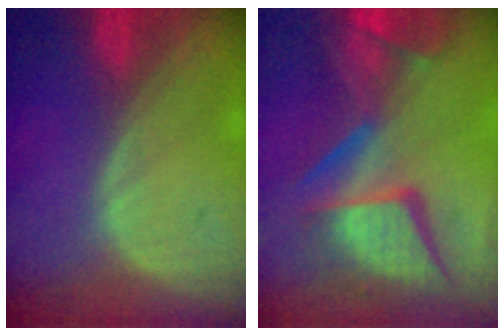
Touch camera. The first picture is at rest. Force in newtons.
{"total": 13.8, "press": 11.2, "slide": 8.0}